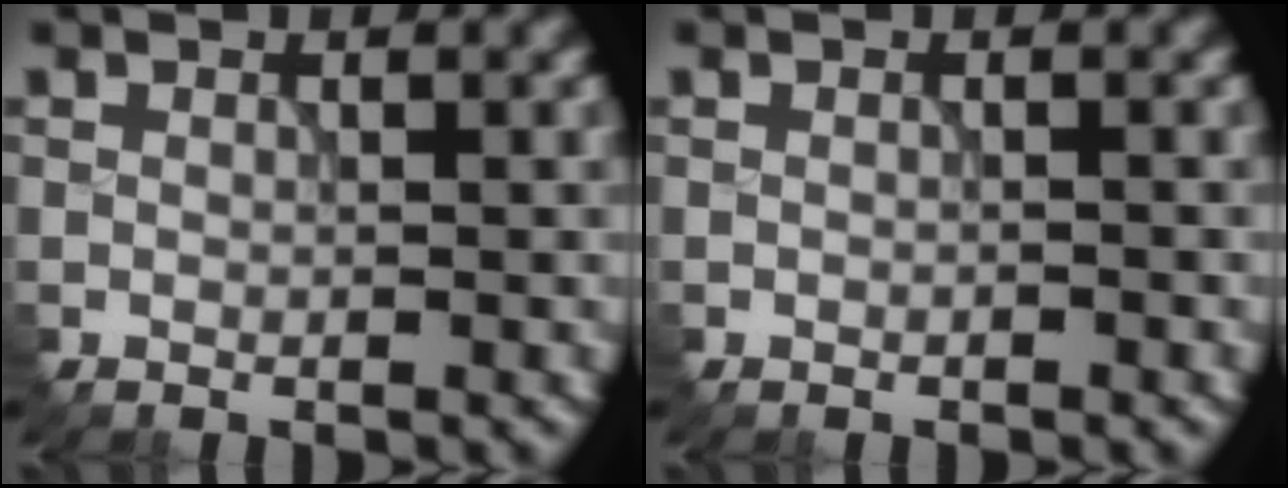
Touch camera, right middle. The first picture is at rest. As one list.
[{"total": 0.8, "force": [-0.3, 0.4, 0.6], "torque": [-0.006, -0.002, -0.001]}]